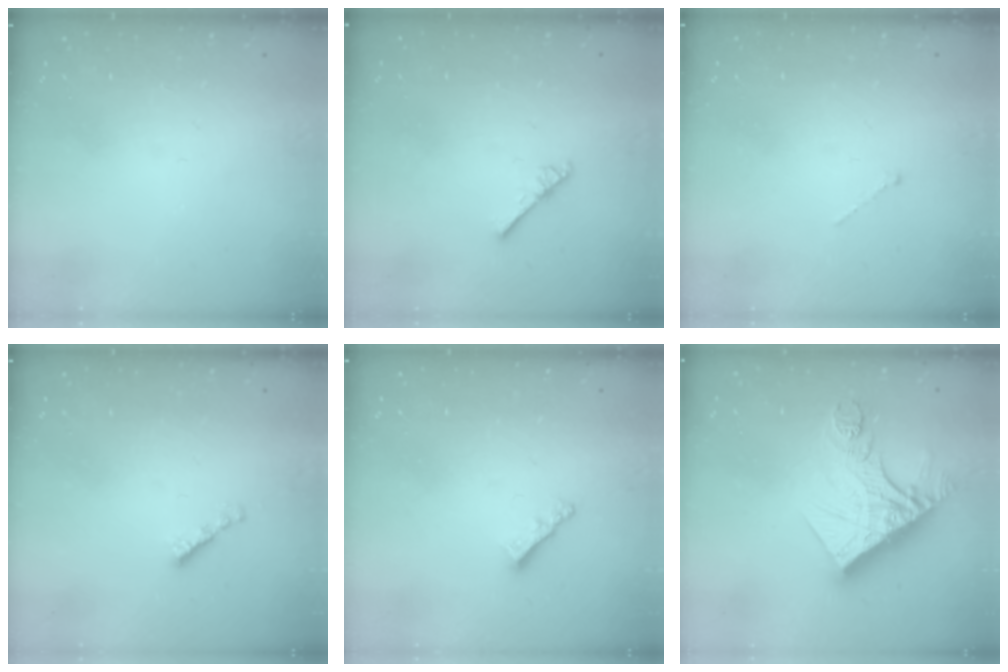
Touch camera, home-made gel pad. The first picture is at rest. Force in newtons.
{"total": 2.6, "press": 2.6, "slide": 0.3}
{"total": 0.0}
{"total": 2.2, "press": 2.1, "slide": 0.7}
{"total": 2.9, "press": 2.9, "slide": 0.3}
{"total": 16.2, "press": 16.2, "slide": 1.7}